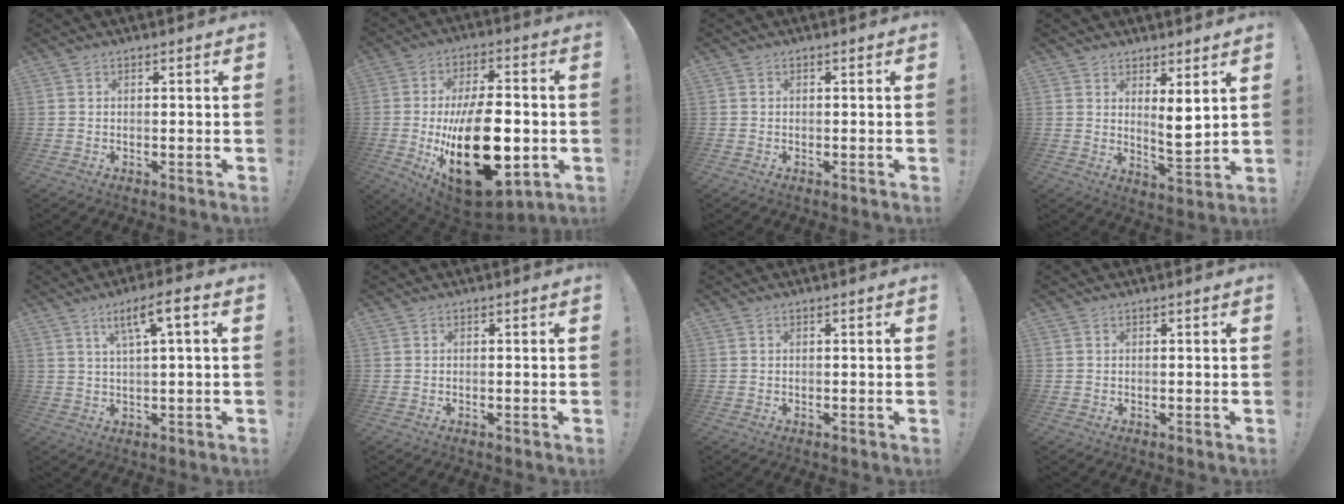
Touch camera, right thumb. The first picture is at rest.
{"total": 29.2, "force": [-4.9, 15.3, 24.4], "torque": [-0.413, 0.009, -0.059]}
{"total": 0.0}
{"total": 6.0, "force": [3.1, 1.6, 4.9], "torque": [-0.062, -0.036, 0.053]}
{"total": 7.6, "force": [2.7, 0.8, 7.1], "torque": [-0.114, -0.006, 0.037]}
{"total": 0.0}
{"total": 0.0}
{"total": 0.0}